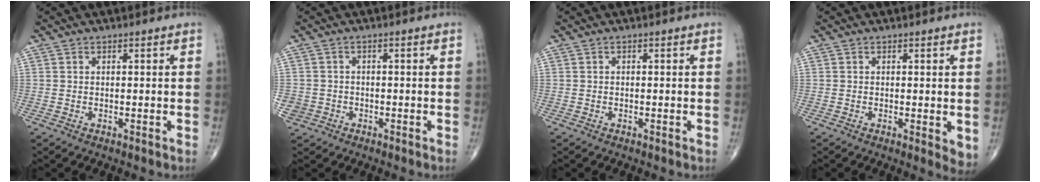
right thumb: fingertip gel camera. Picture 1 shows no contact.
{"total": 3.6, "force": [-1.2, 3.3, 0.9], "torque": [-0.021, 0.010, -0.018]}
{"total": 0.0}
{"total": 3.2, "force": [0.1, 1.3, 3.0], "torque": [-0.038, -0.011, -0.001]}